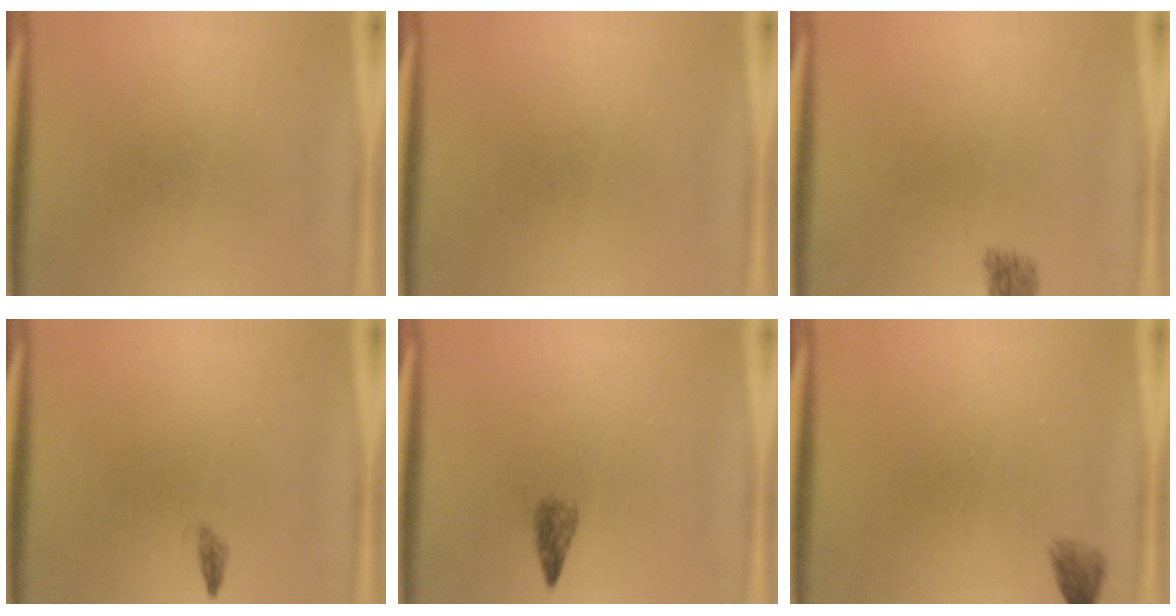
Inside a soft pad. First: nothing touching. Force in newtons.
{"total": 0.0}
{"total": 2.1}
{"total": 0.8}
{"total": 1.8}
{"total": 1.5}